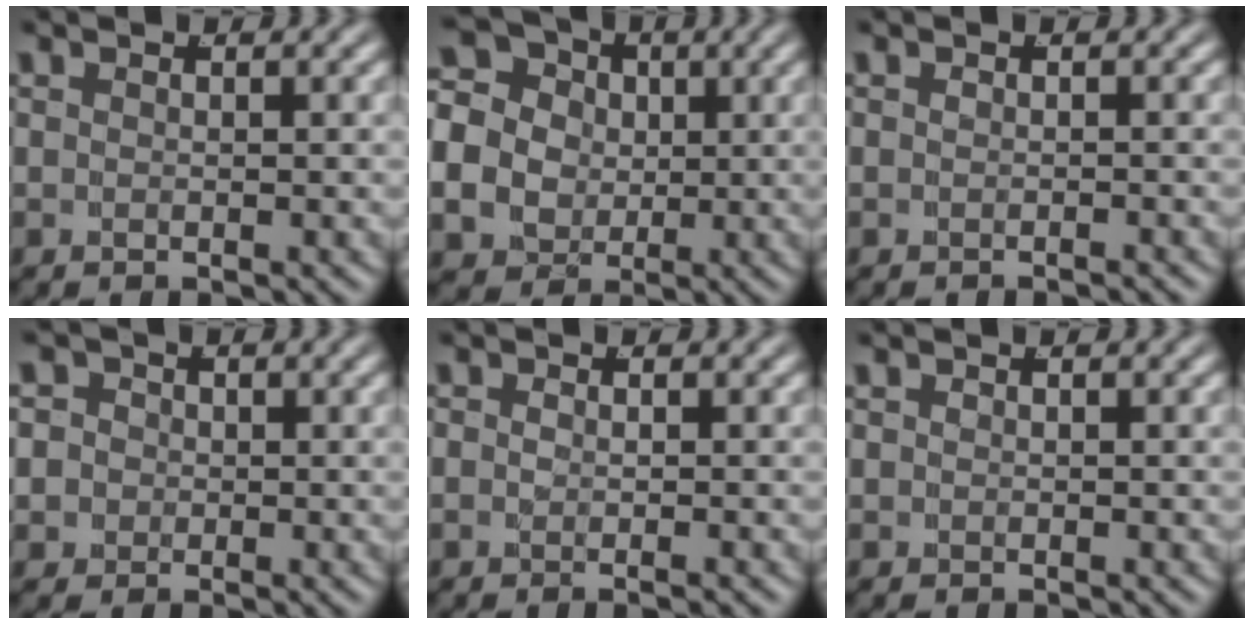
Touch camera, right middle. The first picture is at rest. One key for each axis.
{"total": 12.9, "fx": 1.0, "fy": 11.4, "fz": 6.0, "tx": -0.144, "ty": -0.030, "tz": 0.012}
{"total": 0.8, "fx": -0.8, "fy": -0.1, "fz": 0.0, "tx": -0.002, "ty": -0.007, "tz": -0.006}
{"total": 6.1, "fx": -0.2, "fy": 5.7, "fz": 2.0, "tx": -0.055, "ty": -0.014, "tz": -0.009}
{"total": 1.1, "fx": -0.4, "fy": 0.4, "fz": 0.9, "tx": -0.017, "ty": -0.006, "tz": -0.006}
{"total": 0.0}